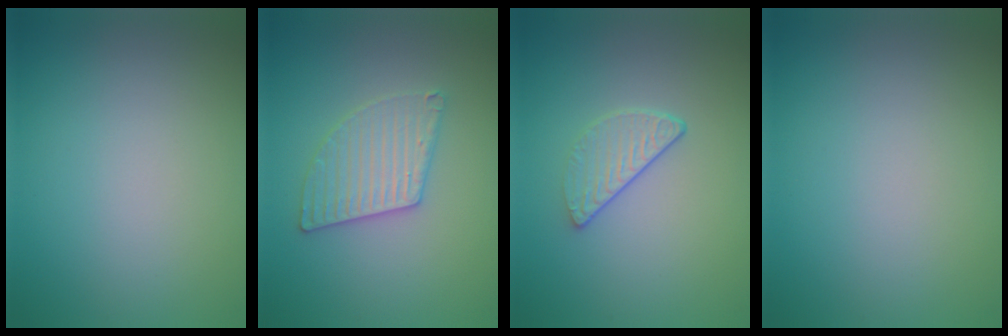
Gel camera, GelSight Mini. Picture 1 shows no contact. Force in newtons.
{"total": 3.0, "press": 3.0, "slide": 0.2}
{"total": 2.2, "press": 1.5, "slide": 1.6}
{"total": 0.0}